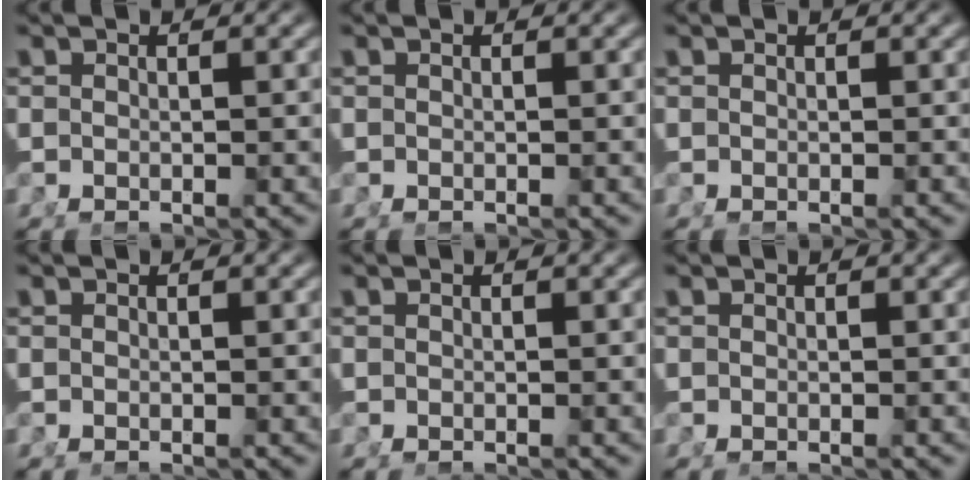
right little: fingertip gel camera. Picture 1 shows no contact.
{"total": 0.0}
{"total": 0.0}
{"total": 0.0}
{"total": 0.0}
{"total": 0.0}